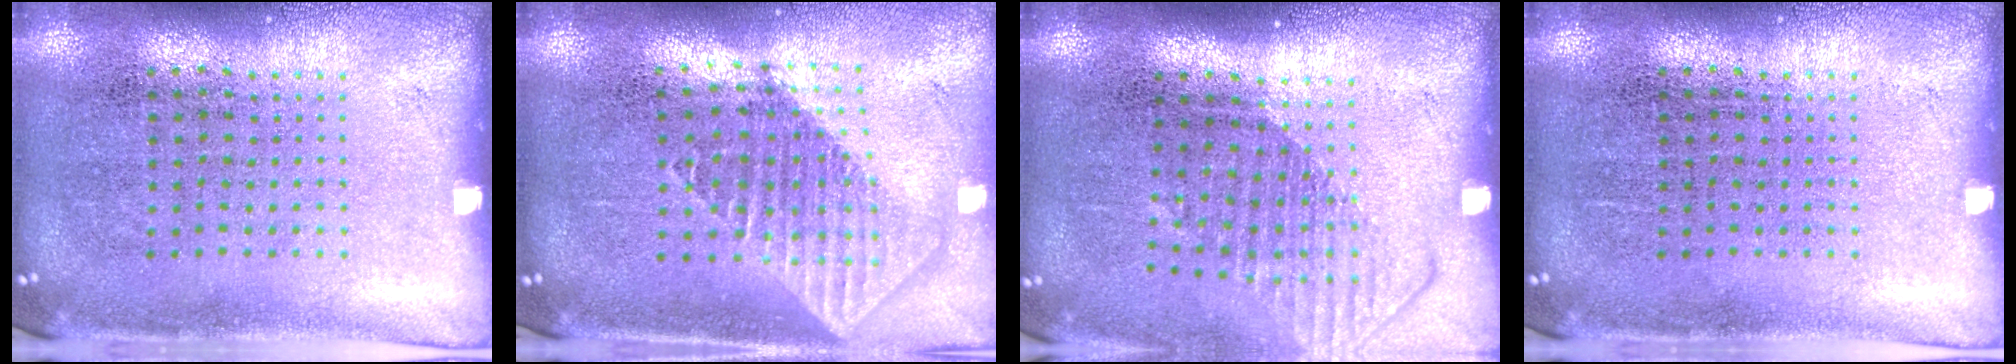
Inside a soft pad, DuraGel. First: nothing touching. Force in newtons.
{"total": 1.8, "press": 1.5, "slide": 1.0}
{"total": 1.6, "press": 1.1, "slide": 1.1}
{"total": 0.0}